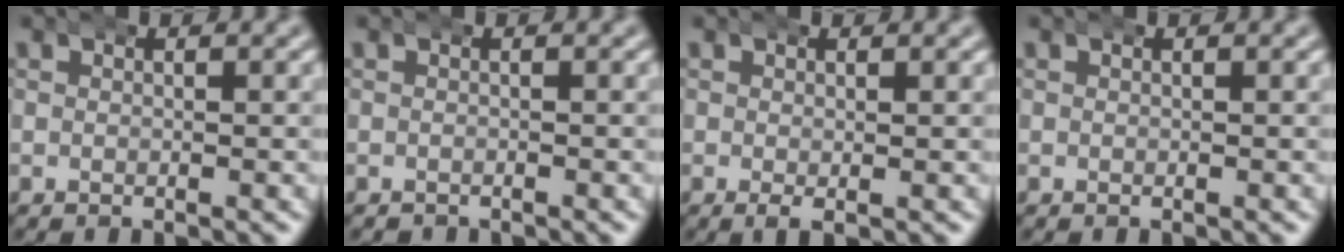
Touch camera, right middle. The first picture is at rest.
{"total": 0.7, "force": [-0.6, 0.0, -0.2], "torque": [-0.002, -0.007, -0.006]}
{"total": 1.1, "force": [-0.4, 0.3, 0.9], "torque": [-0.022, -0.005, -0.004]}
{"total": 0.0}